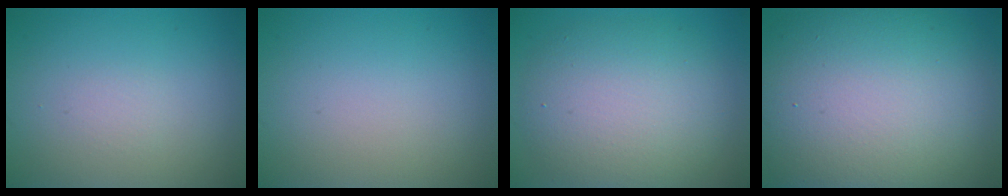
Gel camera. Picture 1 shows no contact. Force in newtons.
{"total": 0.0}
{"total": 7.5, "press": 7.4, "slide": 0.9}
{"total": 16.1, "press": 16.1, "slide": 1.2}